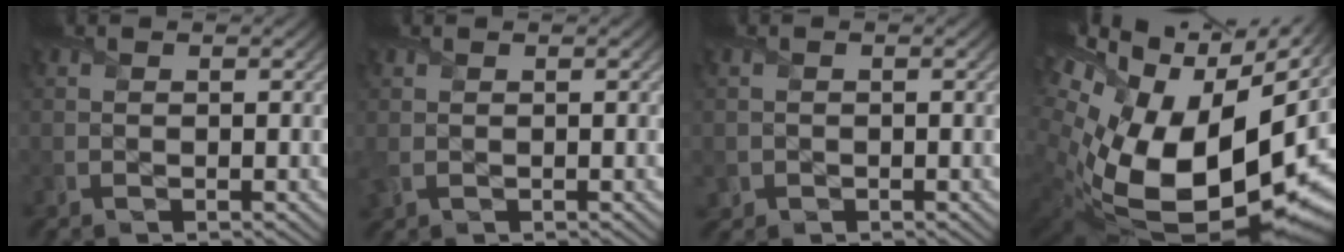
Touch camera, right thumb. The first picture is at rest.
{"total": 1.2, "force": [0.1, 0.8, 1.0], "torque": [-0.032, -0.002, 0.002]}
{"total": 1.1, "force": [-0.3, 1.1, 0.1], "torque": [0.003, -0.008, -0.010]}
{"total": 21.3, "force": [1.5, 12.5, 17.2], "torque": [-0.324, -0.048, 0.056]}